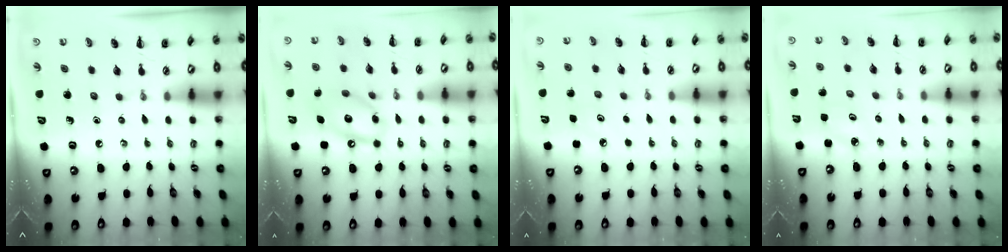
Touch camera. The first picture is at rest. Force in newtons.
{"total": 13.8, "press": 13.6, "slide": 2.5}
{"total": 2.8, "press": 2.7, "slide": 0.8}
{"total": 2.5, "press": 2.4, "slide": 0.6}